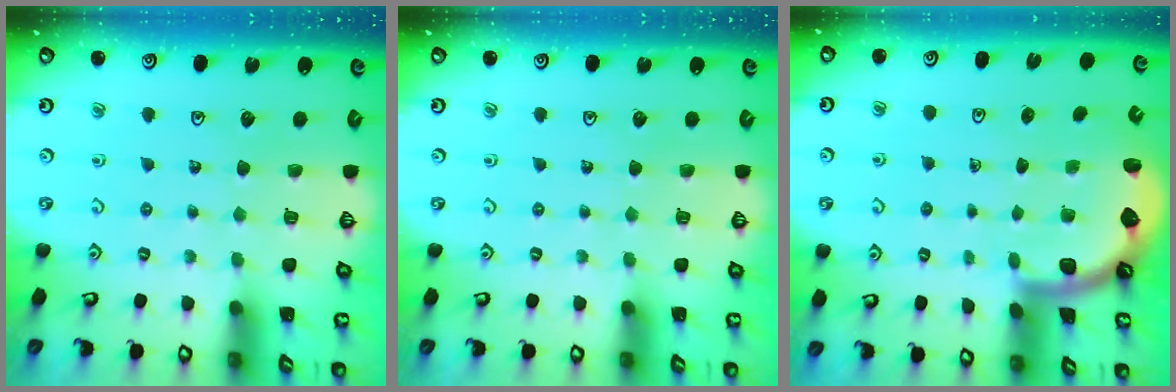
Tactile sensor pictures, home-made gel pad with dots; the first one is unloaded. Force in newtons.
{"total": 0.0}
{"total": 1.9, "press": 1.9, "slide": 0.3}